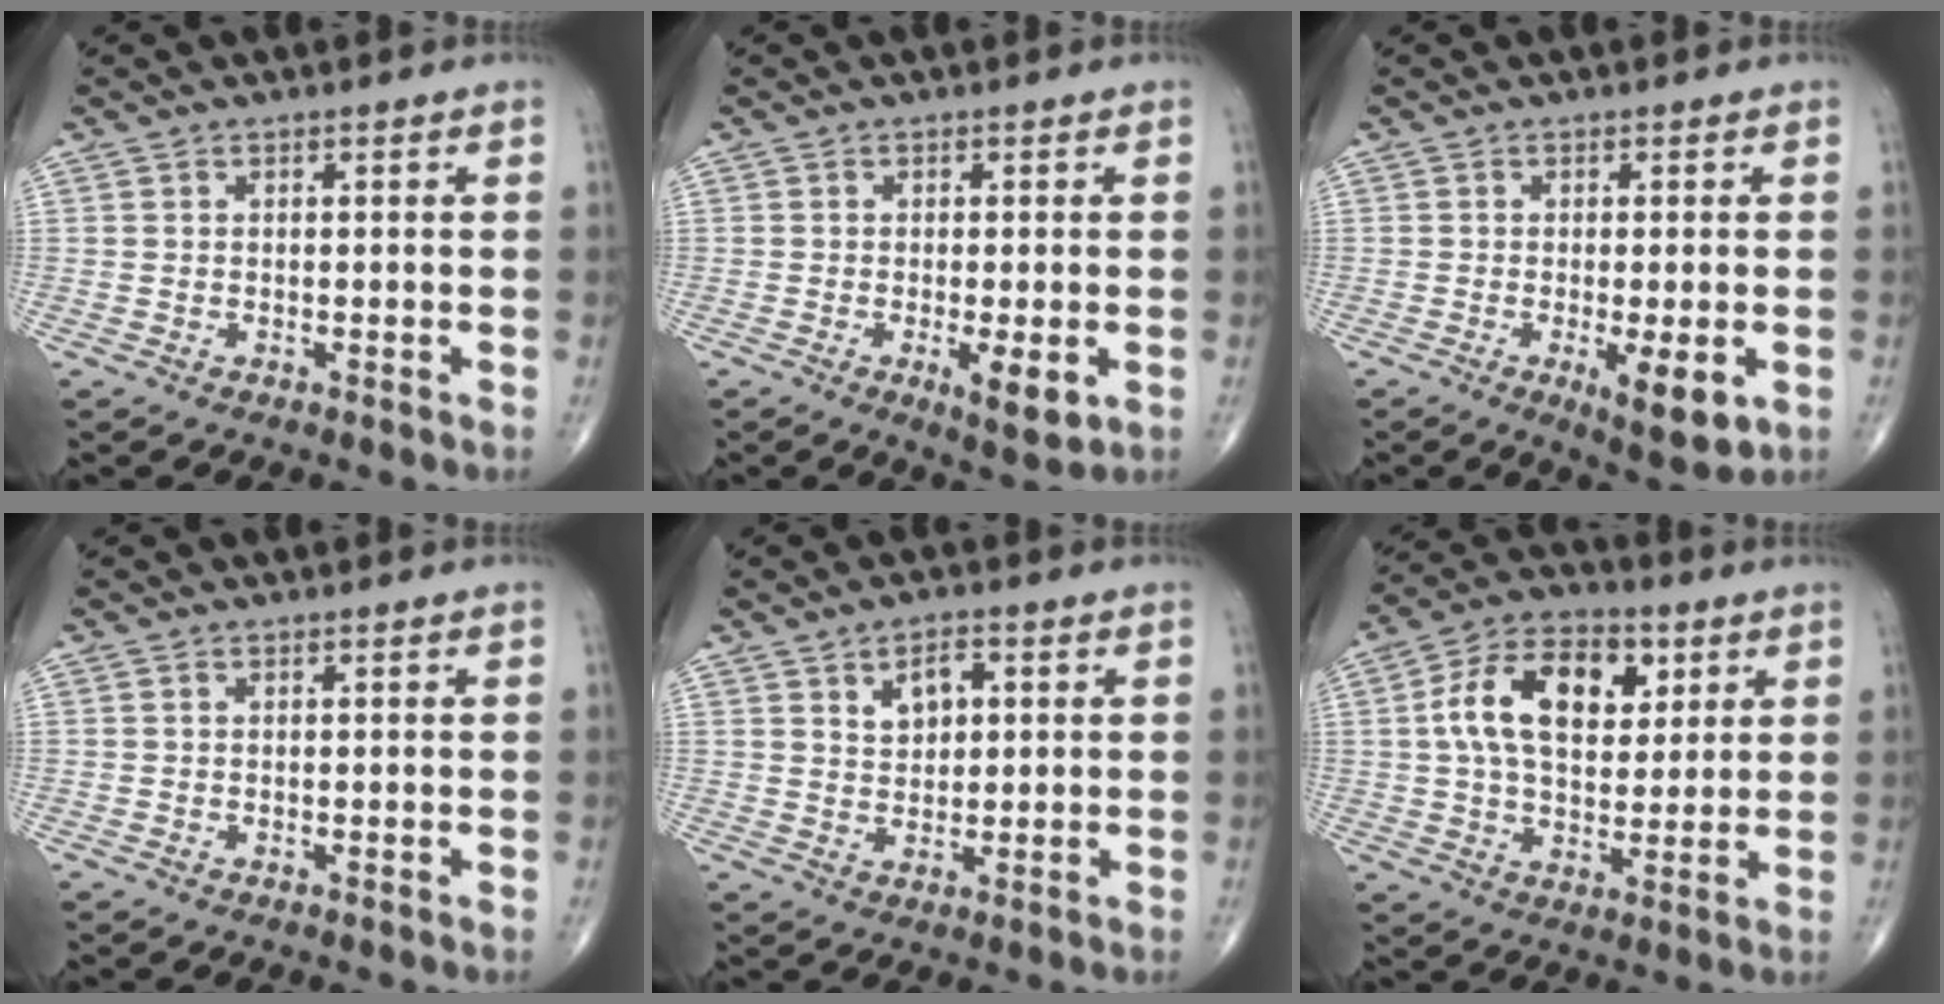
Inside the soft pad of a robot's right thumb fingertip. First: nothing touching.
{"total": 5.3, "force": [-1.4, 1.4, 4.9], "torque": [-0.074, -0.015, -0.022]}
{"total": 7.1, "force": [-2.1, 1.9, 6.5], "torque": [-0.095, -0.020, -0.029]}
{"total": 0.0}
{"total": 5.0, "force": [1.8, 3.1, 3.4], "torque": [-0.035, -0.006, 0.029]}
{"total": 15.9, "force": [4.2, 9.8, 11.8], "torque": [-0.176, 0.004, 0.067]}